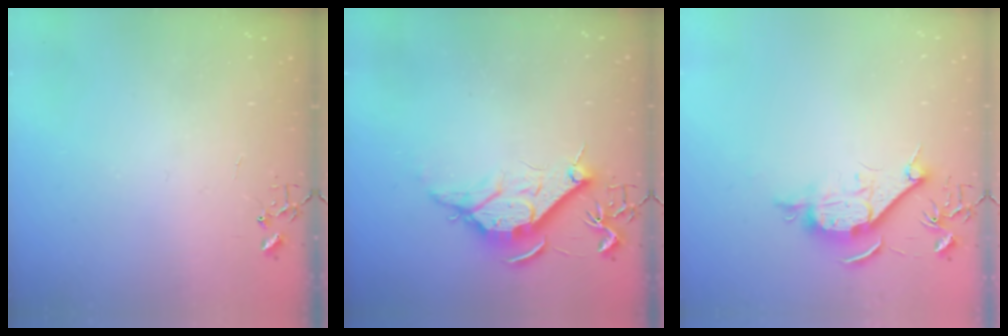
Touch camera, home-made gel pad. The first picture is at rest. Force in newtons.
{"total": 12.2, "press": 12.2, "slide": 1.1}
{"total": 9.5, "press": 9.5, "slide": 0.9}